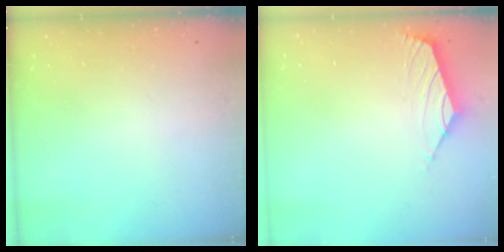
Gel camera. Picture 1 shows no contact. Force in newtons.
{"total": 1.6, "press": 1.5, "slide": 0.7}